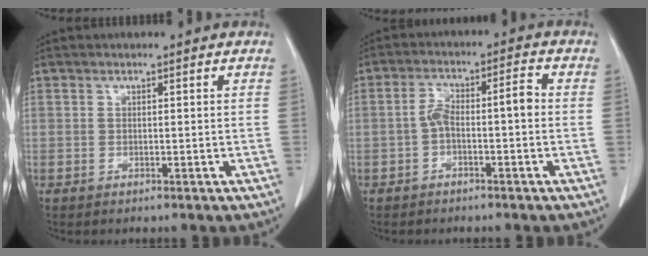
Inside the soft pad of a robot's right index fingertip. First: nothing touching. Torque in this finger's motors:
{"motor_torque": [0.16, 0.01, 0.11, 0.03]}